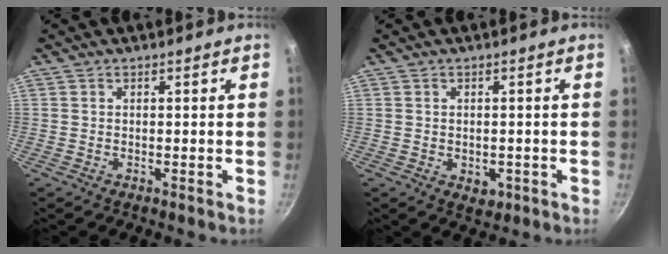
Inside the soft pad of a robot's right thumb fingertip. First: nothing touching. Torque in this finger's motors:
{"motor_torque": [-0.53, -0.01, -0.30, 0.20, 0.05]}